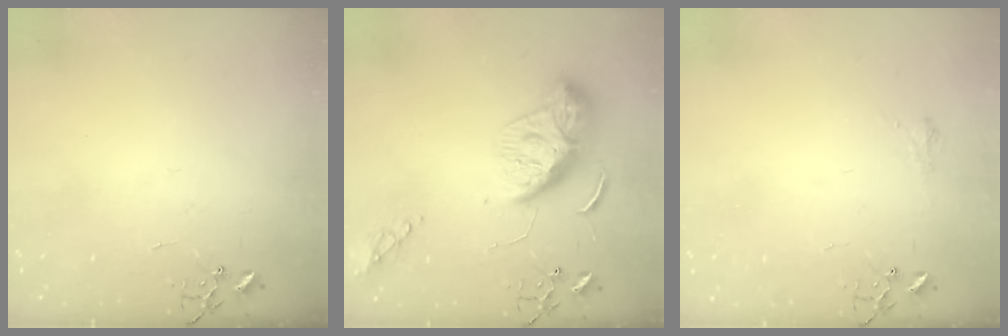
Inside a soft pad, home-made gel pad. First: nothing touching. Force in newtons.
{"total": 11.6, "press": 11.6, "slide": 1.0}
{"total": 7.1, "press": 7.1, "slide": 0.8}